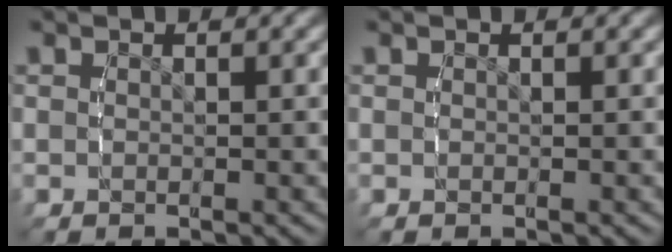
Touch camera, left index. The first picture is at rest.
{"total": 0.0}